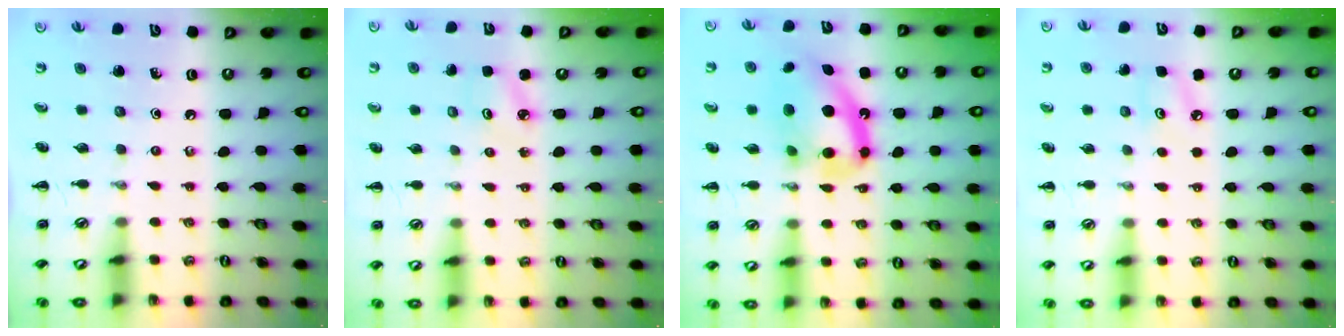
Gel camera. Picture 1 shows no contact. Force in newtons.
{"total": 2.5, "press": 2.4, "slide": 0.5}
{"total": 15.0, "press": 14.4, "slide": 4.1}
{"total": 7.1, "press": 7.0, "slide": 1.5}